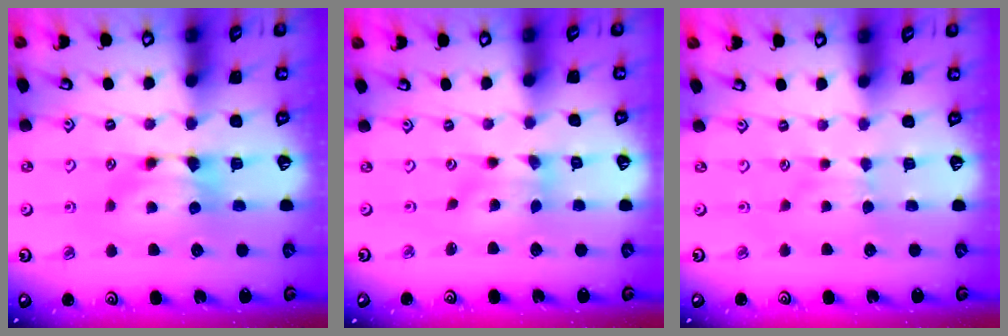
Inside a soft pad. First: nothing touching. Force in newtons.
{"total": 1.7, "press": 1.0, "slide": 1.3}
{"total": 2.7, "press": 2.7, "slide": 0.4}